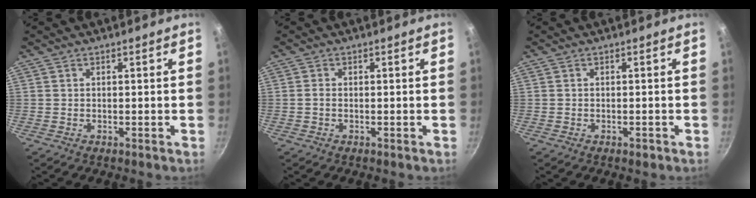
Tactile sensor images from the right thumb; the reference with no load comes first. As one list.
[{"total": 0.8, "force": [-0.2, 0.6, 0.6], "torque": [-0.011, 0.004, -0.004]}, {"total": 1.0, "force": [-0.6, 0.5, 0.6], "torque": [-0.012, 0.003, -0.005]}]